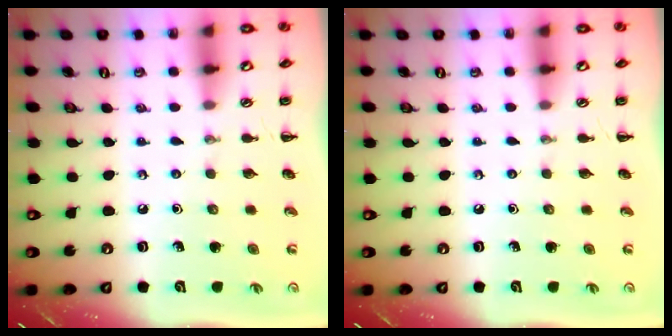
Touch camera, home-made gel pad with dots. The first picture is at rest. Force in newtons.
{"total": 0.0}